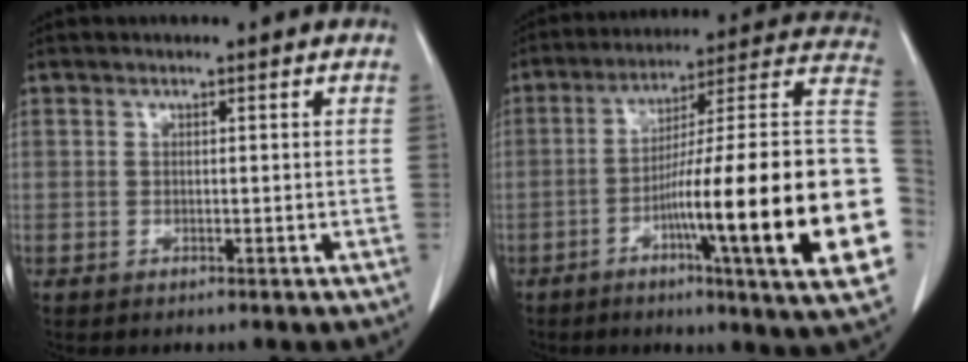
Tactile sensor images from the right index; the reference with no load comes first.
{"total": 27.9, "force": [-5.9, 0.9, 27.2], "torque": [-0.293, 0.004, -0.097]}